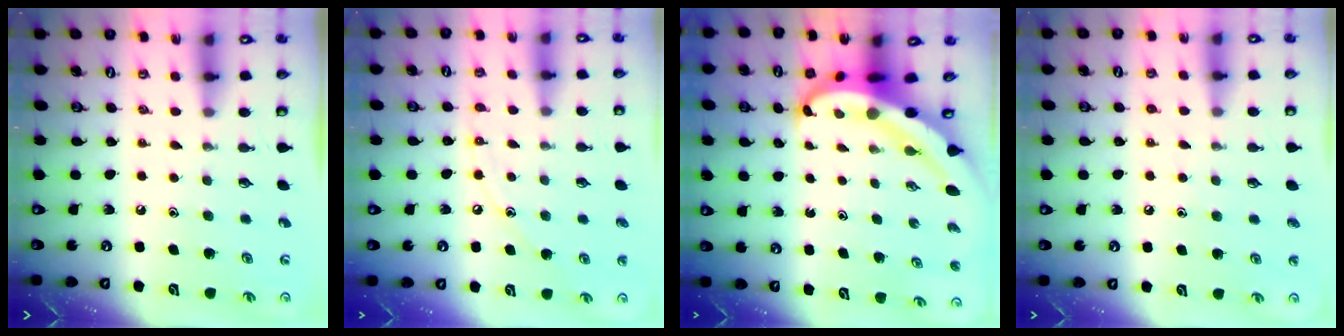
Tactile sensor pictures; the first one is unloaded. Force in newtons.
{"total": 6.5, "press": 6.5, "slide": 0.5}
{"total": 7.8, "press": 7.7, "slide": 0.9}
{"total": 4.8, "press": 4.8, "slide": 0.6}